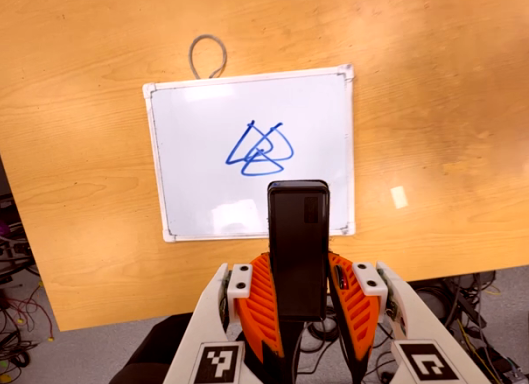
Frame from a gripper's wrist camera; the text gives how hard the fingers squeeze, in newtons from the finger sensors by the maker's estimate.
{"total": 5.9, "left": 4.4, "right": 7.4}